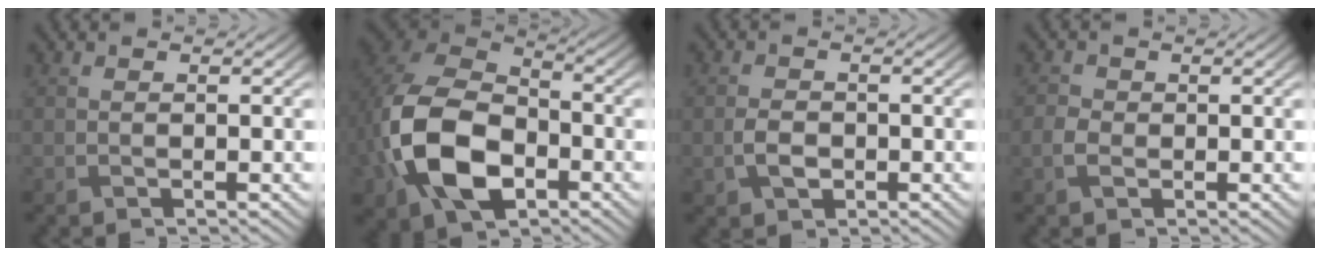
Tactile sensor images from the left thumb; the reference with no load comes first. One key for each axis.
{"total": 14.4, "fx": -4.3, "fy": 9.9, "fz": 9.6, "tx": -0.238, "ty": -0.030, "tz": -0.086}
{"total": 2.2, "fx": -0.8, "fy": 1.6, "fz": 1.3, "tx": -0.028, "ty": -0.005, "tz": -0.018}
{"total": 1.8, "fx": -0.6, "fy": 1.5, "fz": 0.9, "tx": -0.023, "ty": -0.005, "tz": -0.018}